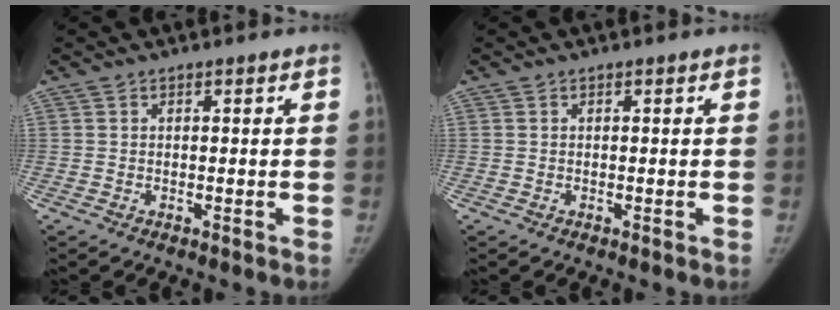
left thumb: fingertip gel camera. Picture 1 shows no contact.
{"total": 0.0}